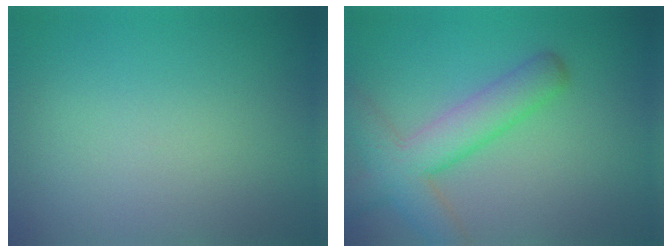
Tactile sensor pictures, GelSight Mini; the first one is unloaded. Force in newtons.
{"total": 5.5, "press": 5.5, "slide": 0.2}